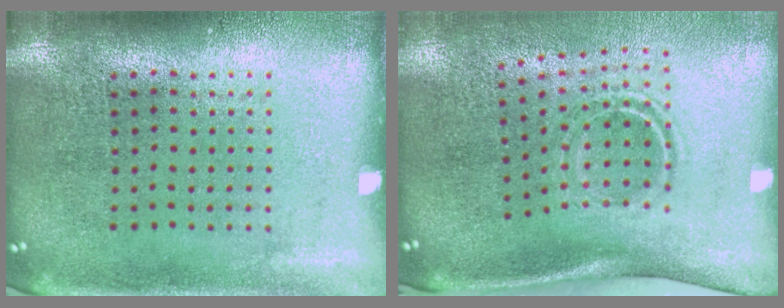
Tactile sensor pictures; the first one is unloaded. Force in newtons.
{"total": 2.0, "press": 1.2, "slide": 1.6}